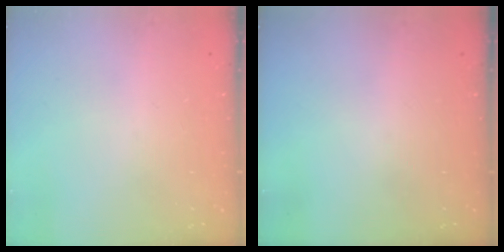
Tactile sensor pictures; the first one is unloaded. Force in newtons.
{"total": 0.0}